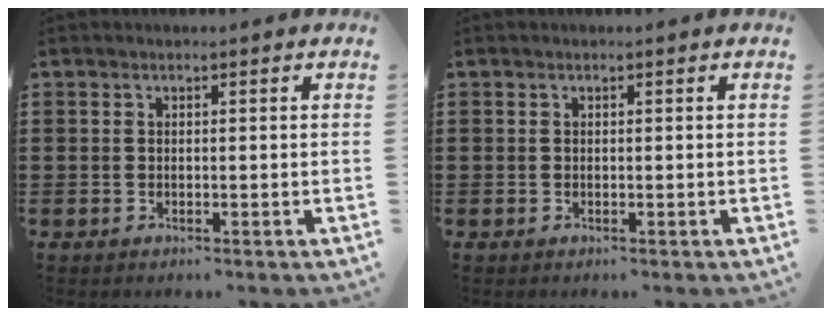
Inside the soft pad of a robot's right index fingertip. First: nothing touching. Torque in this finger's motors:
{"motor_torque": [-0.01, 0.00, 0.00, -0.01]}